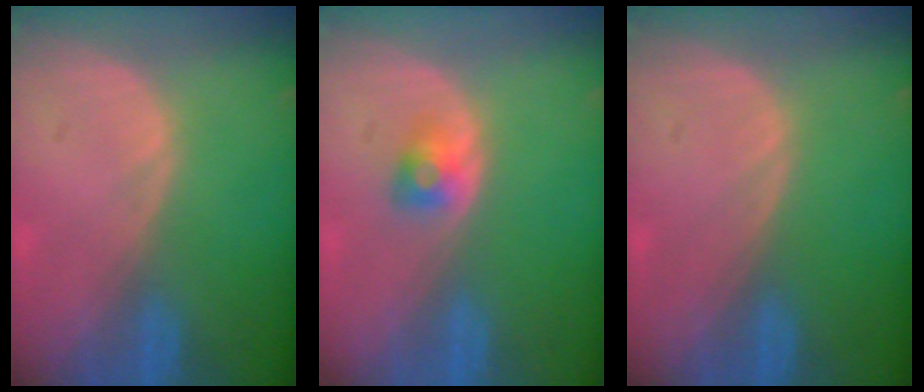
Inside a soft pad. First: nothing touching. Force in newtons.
{"total": 2.4, "press": 2.3, "slide": 0.8}
{"total": 0.0}